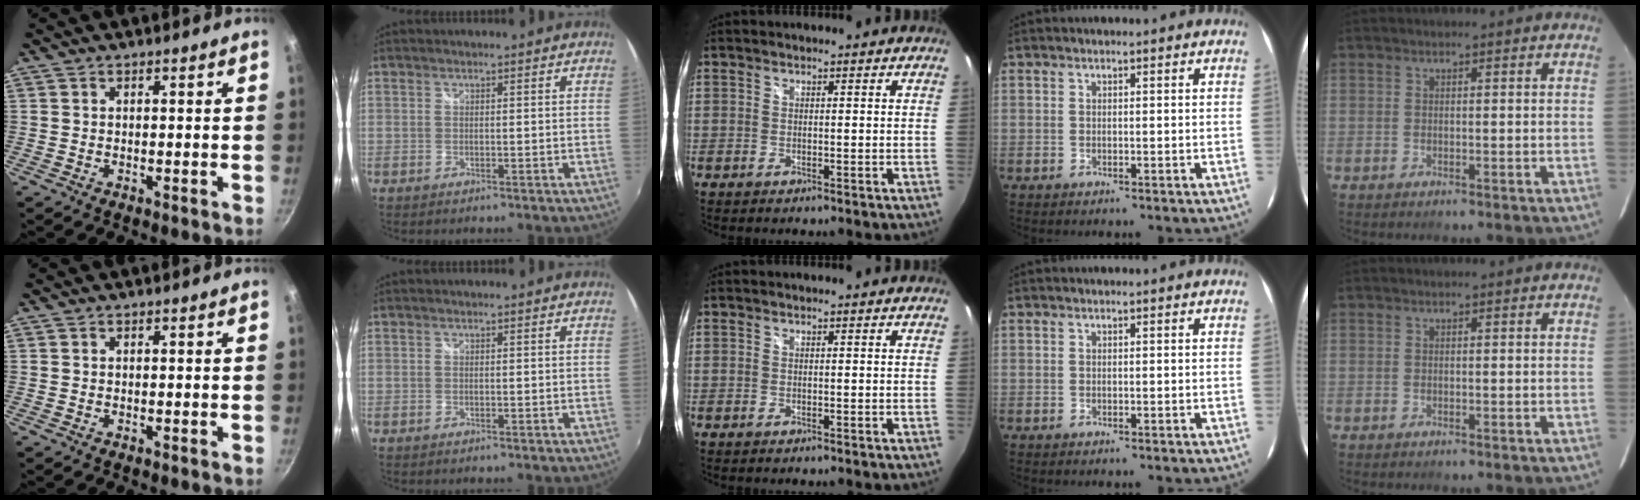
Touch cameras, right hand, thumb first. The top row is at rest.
{}